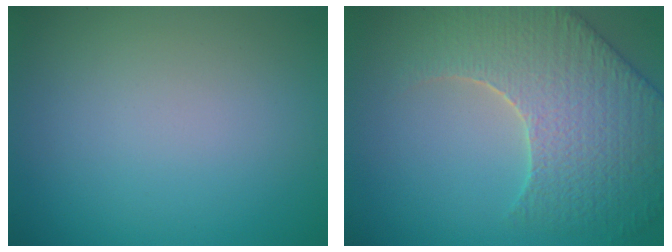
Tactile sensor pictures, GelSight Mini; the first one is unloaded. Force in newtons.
{"total": 7.1, "press": 5.9, "slide": 4.0}